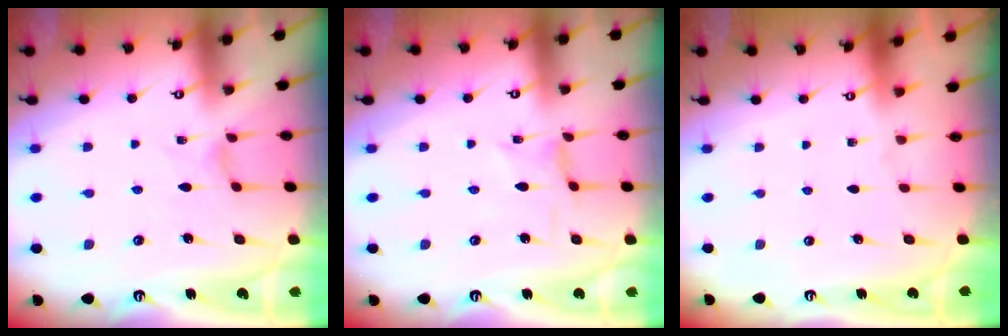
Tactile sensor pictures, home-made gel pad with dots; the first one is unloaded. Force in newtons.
{"total": 0.0}
{"total": 0.0}